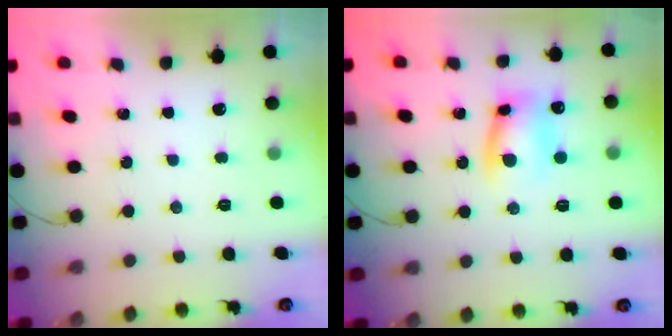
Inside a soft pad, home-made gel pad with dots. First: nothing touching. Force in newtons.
{"total": 9.6, "press": 9.6, "slide": 0.8}